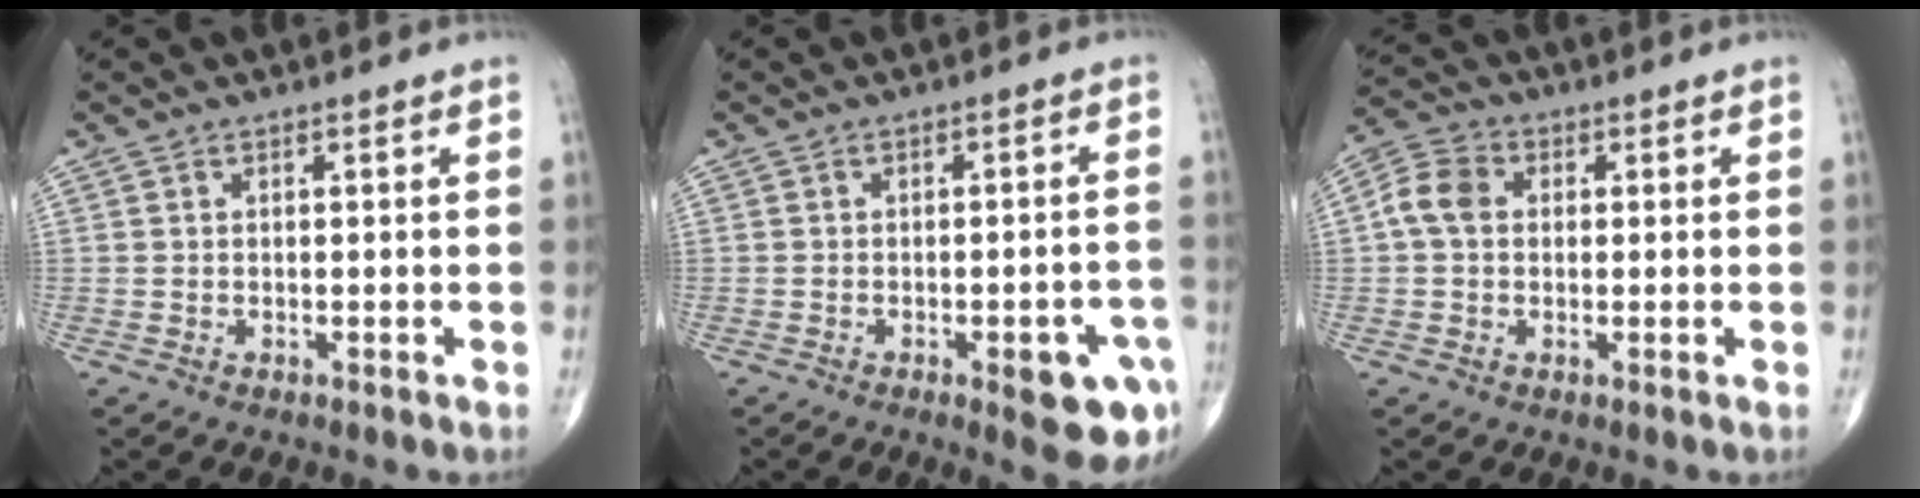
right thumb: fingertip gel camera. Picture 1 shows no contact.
{"total": 9.4, "force": [-4.0, 3.0, 7.9], "torque": [-0.079, 0.014, -0.041]}
{"total": 6.2, "force": [0.5, 4.8, 3.8], "torque": [-0.071, 0.018, 0.002]}